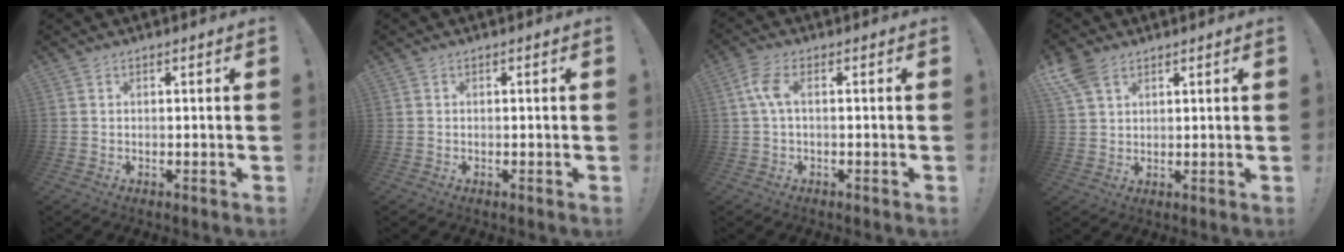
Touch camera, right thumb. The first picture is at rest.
{"total": 0.0}
{"total": 5.2, "force": [0.6, 1.7, 4.9], "torque": [-0.099, 0.004, 0.010]}
{"total": 6.8, "force": [4.0, 4.1, 3.7], "torque": [-0.082, -0.011, 0.080]}